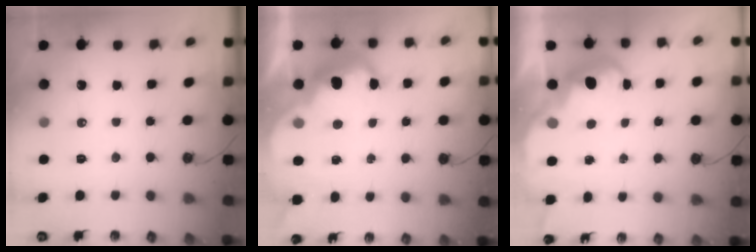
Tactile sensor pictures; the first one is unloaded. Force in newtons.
{"total": 10.4, "press": 10.3, "slide": 0.8}
{"total": 5.3, "press": 5.2, "slide": 0.9}